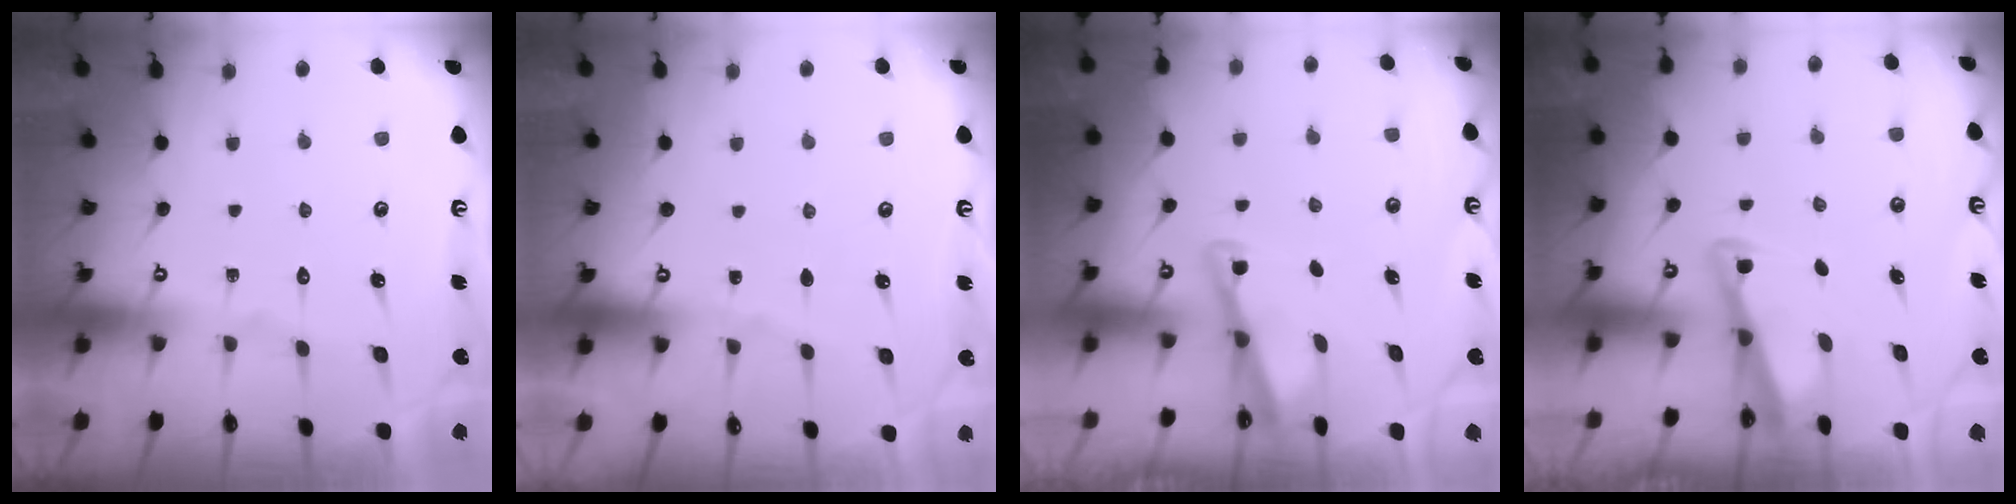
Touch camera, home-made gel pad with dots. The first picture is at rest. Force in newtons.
{"total": 1.8, "press": 1.7, "slide": 0.3}
{"total": 2.9, "press": 2.9, "slide": 0.4}
{"total": 2.8, "press": 2.8, "slide": 0.3}